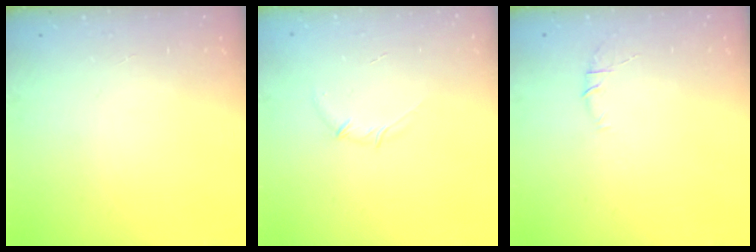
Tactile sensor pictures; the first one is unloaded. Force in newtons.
{"total": 3.6, "press": 3.4, "slide": 1.2}
{"total": 4.8, "press": 4.7, "slide": 1.2}